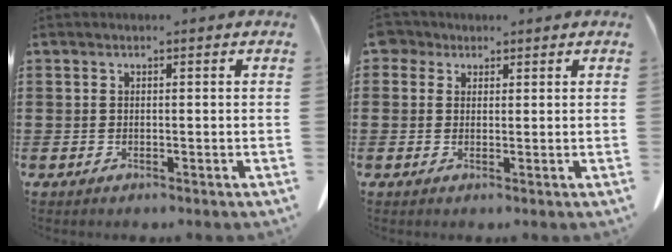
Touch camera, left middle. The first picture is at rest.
{"total": 2.4, "force": [1.5, 1.7, 0.7], "torque": [-0.016, 0.004, 0.026]}